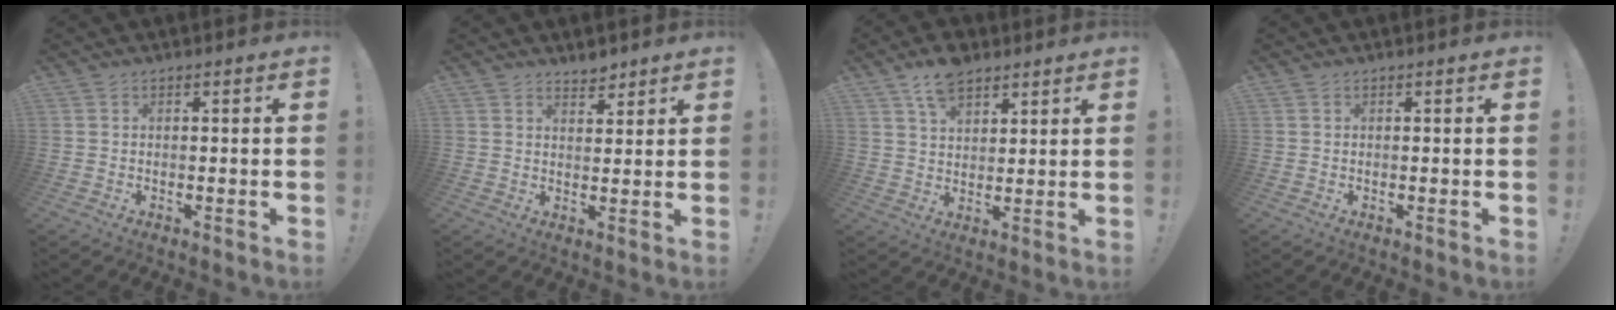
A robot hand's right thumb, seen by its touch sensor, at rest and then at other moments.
{"total": 3.4, "force": [3.1, 1.2, 0.7], "torque": [0.009, -0.025, 0.052]}
{"total": 8.4, "force": [6.0, 4.3, 3.9], "torque": [-0.070, -0.024, 0.113]}
{"total": 0.0}